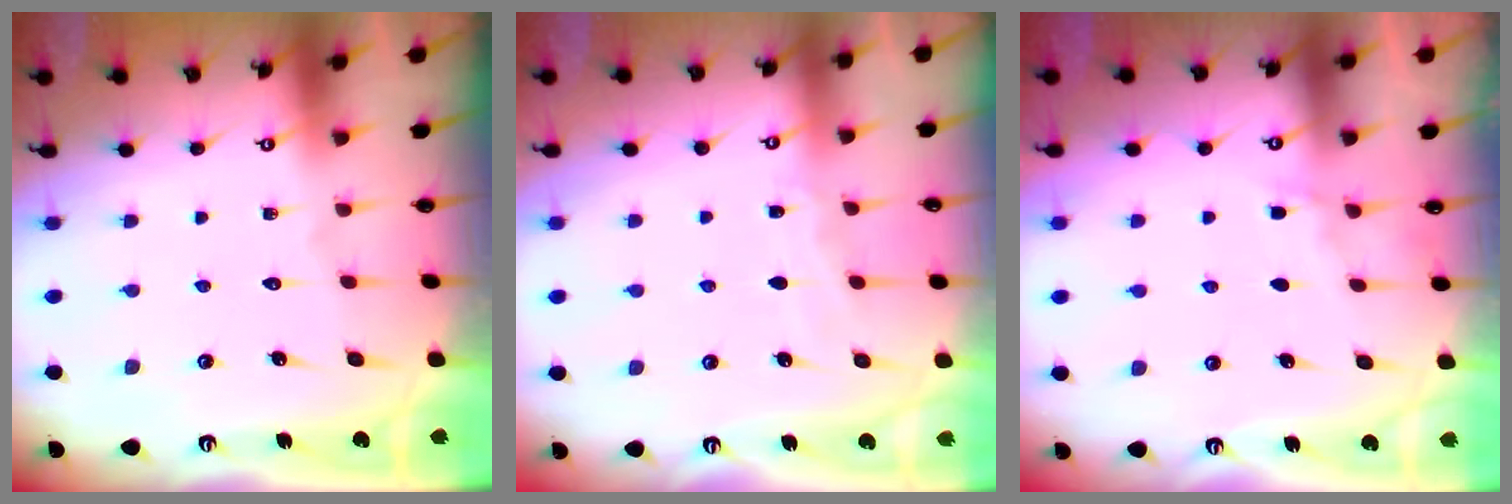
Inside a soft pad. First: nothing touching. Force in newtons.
{"total": 4.0, "press": 3.9, "slide": 0.6}
{"total": 4.0, "press": 3.9, "slide": 0.5}